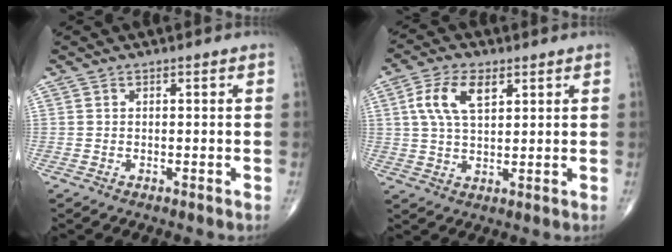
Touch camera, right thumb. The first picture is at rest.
{"total": 8.4, "force": [3.1, 4.3, 6.5], "torque": [-0.128, -0.001, 0.057]}